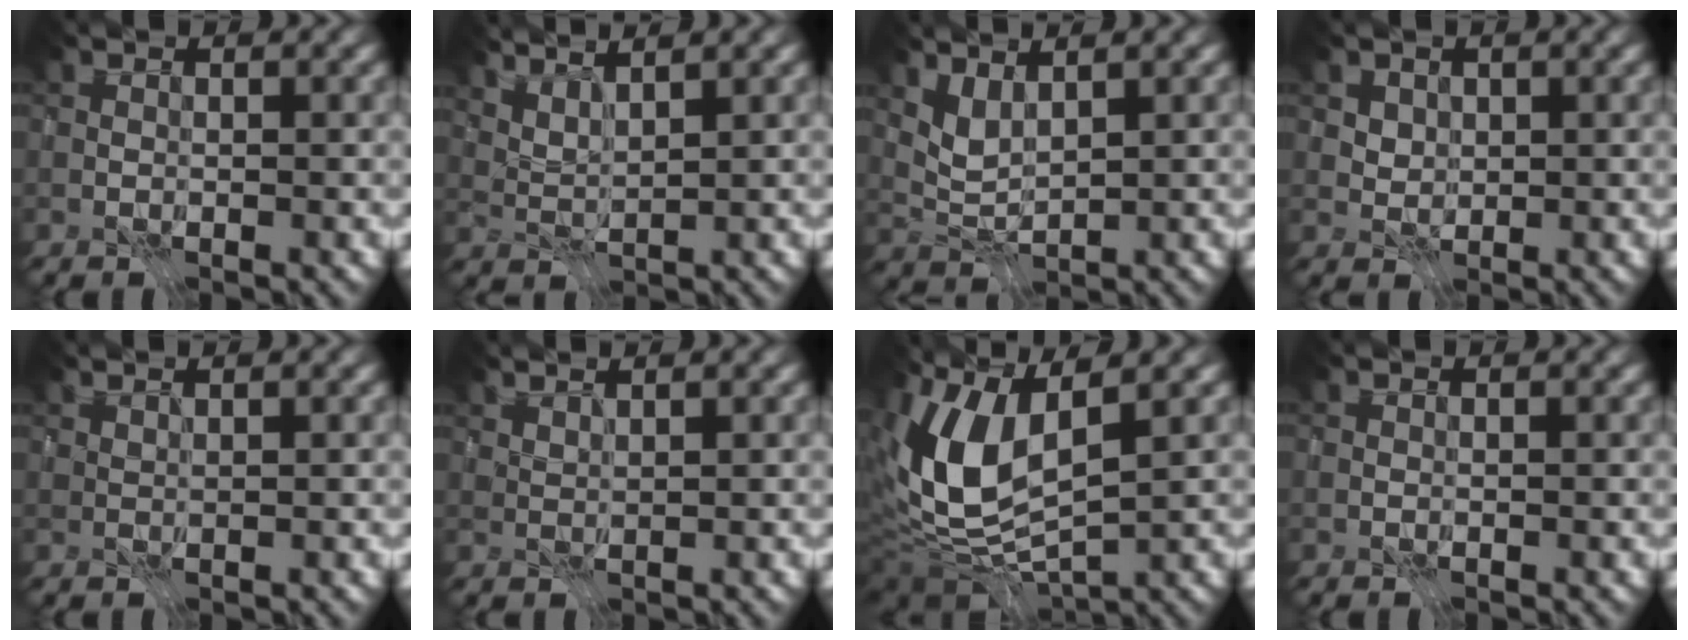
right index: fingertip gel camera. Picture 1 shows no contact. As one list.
[{"total": 3.1, "force": [2.8, 0.5, 1.4], "torque": [-0.035, -0.004, 0.043]}, {"total": 1.9, "force": [1.2, 0.8, 1.3], "torque": [-0.033, -0.011, 0.029]}, {"total": 2.3, "force": [1.0, 1.9, 0.9], "torque": [-0.032, -0.005, 0.036]}, {"total": 0.8, "force": [0.7, -0.1, 0.3], "torque": [-0.005, -0.002, 0.014]}, {"total": 1.4, "force": [1.3, 0.0, 0.6], "torque": [-0.008, -0.004, 0.022]}, {"total": 10.9, "force": [1.2, 5.2, 9.6], "torque": [-0.219, -0.002, 0.017]}, {"total": 0.0}]